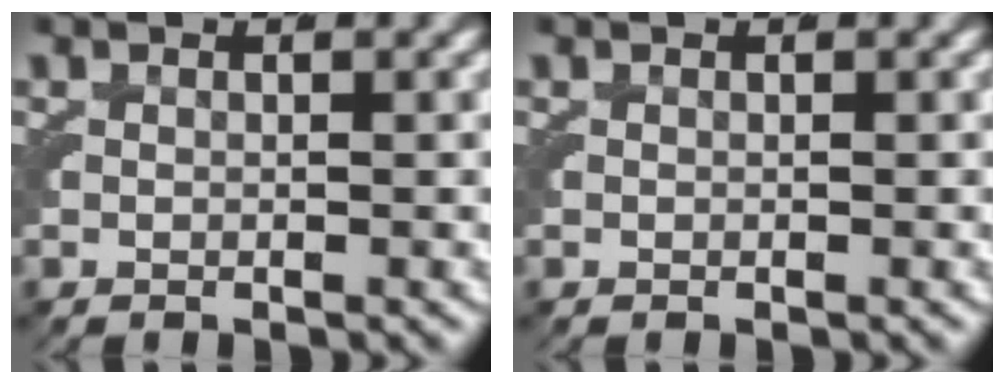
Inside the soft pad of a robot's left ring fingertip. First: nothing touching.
{"total": 0.0}